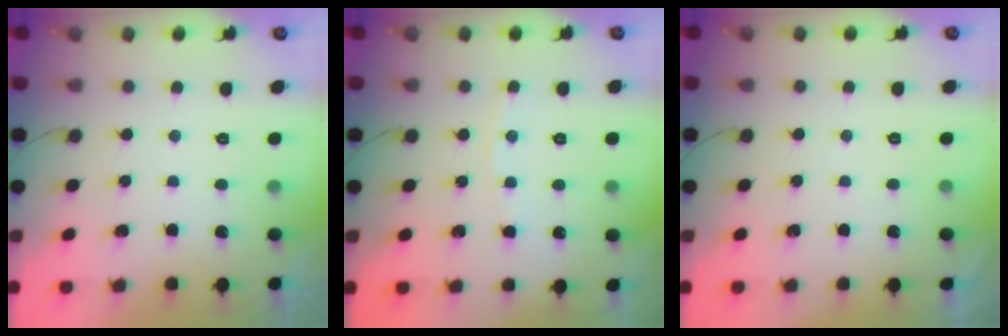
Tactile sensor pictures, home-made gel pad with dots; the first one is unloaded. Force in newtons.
{"total": 3.2, "press": 3.2, "slide": 0.4}
{"total": 1.1, "press": 1.1, "slide": 0.1}